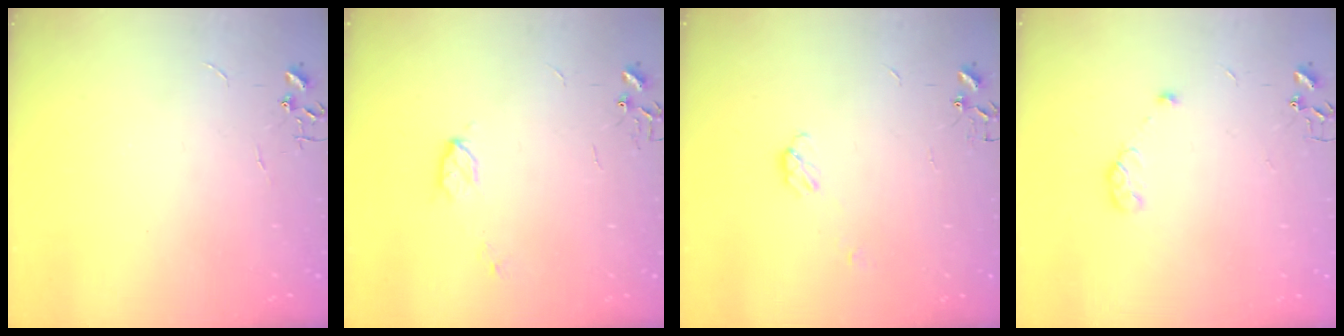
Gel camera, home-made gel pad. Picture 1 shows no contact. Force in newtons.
{"total": 5.6, "press": 5.6, "slide": 0.7}
{"total": 3.9, "press": 3.9, "slide": 0.6}
{"total": 5.5, "press": 5.4, "slide": 1.0}